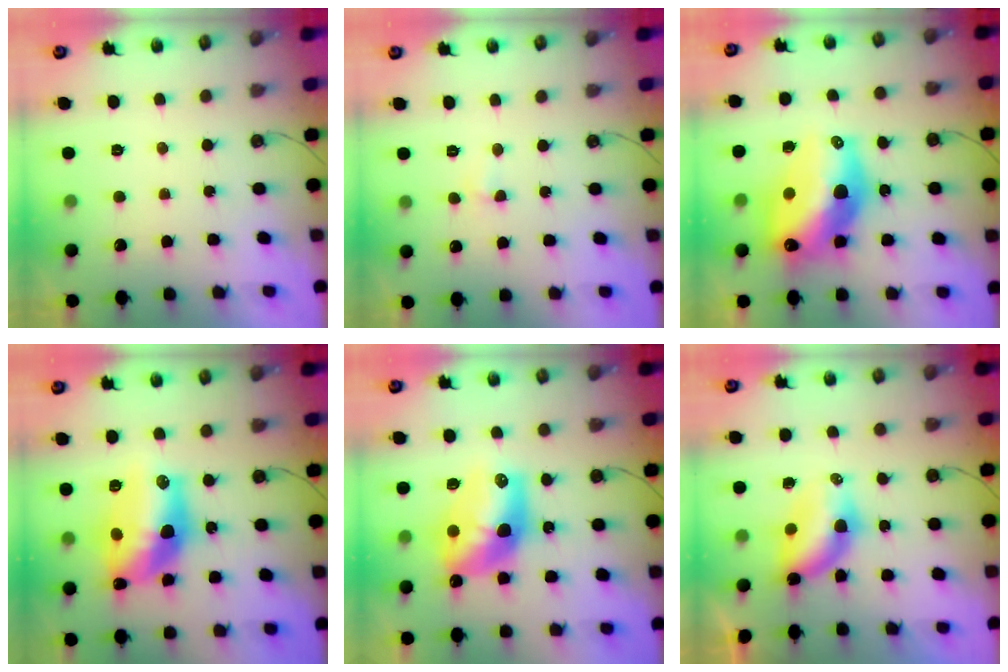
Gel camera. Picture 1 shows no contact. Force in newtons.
{"total": 3.0, "press": 2.9, "slide": 0.5}
{"total": 19.6, "press": 19.6, "slide": 1.5}
{"total": 17.8, "press": 17.5, "slide": 3.7}
{"total": 14.3, "press": 14.2, "slide": 1.1}
{"total": 6.3, "press": 6.2, "slide": 0.5}